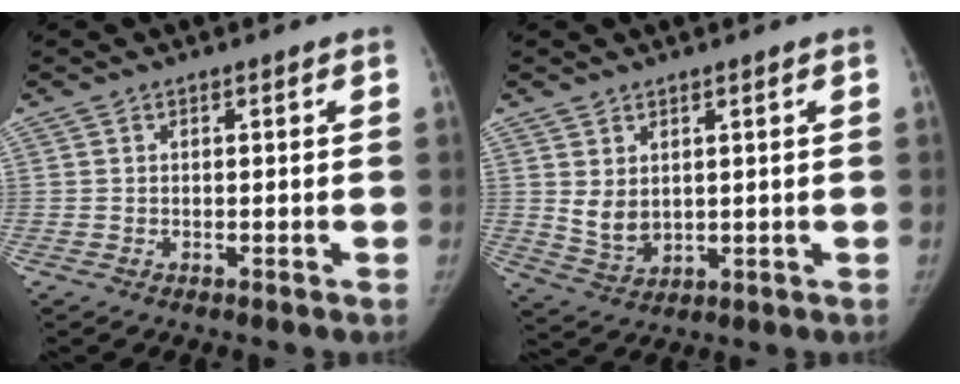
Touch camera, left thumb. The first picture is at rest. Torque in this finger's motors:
{"motor_torque": [0.49, 0.53, 0.79, -0.67, 0.11]}